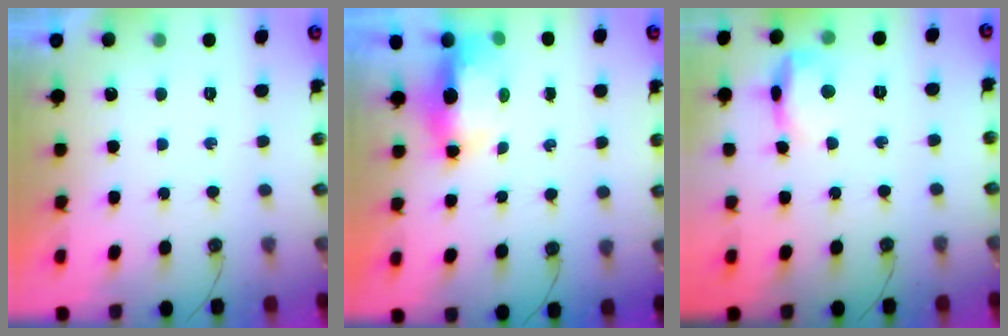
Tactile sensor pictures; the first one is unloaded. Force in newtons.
{"total": 6.9, "press": 6.8, "slide": 1.3}
{"total": 13.1, "press": 8.6, "slide": 9.9}